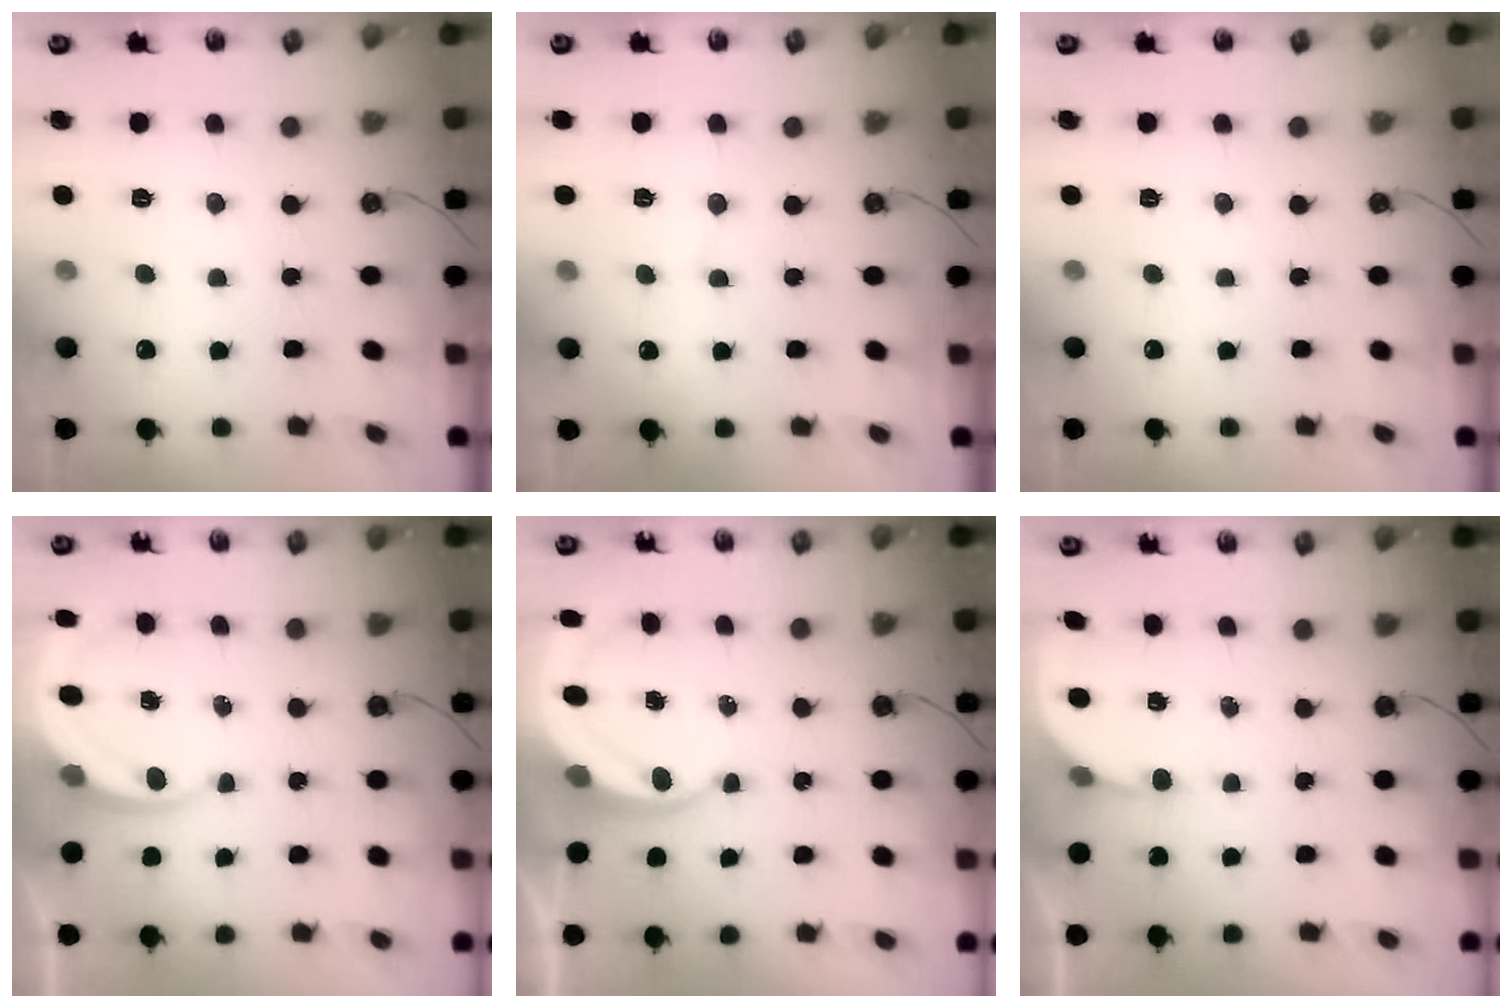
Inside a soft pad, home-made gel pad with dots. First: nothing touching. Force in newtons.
{"total": 3.0, "press": 3.0, "slide": 0.2}
{"total": 0.0}
{"total": 7.0, "press": 7.0, "slide": 0.6}
{"total": 7.3, "press": 7.3, "slide": 0.9}
{"total": 2.5, "press": 2.5, "slide": 0.4}